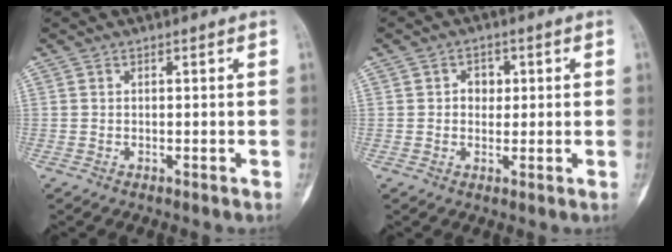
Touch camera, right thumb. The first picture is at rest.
{"total": 3.3, "force": [0.6, 2.8, 1.8], "torque": [-0.005, 0.003, 0.006]}